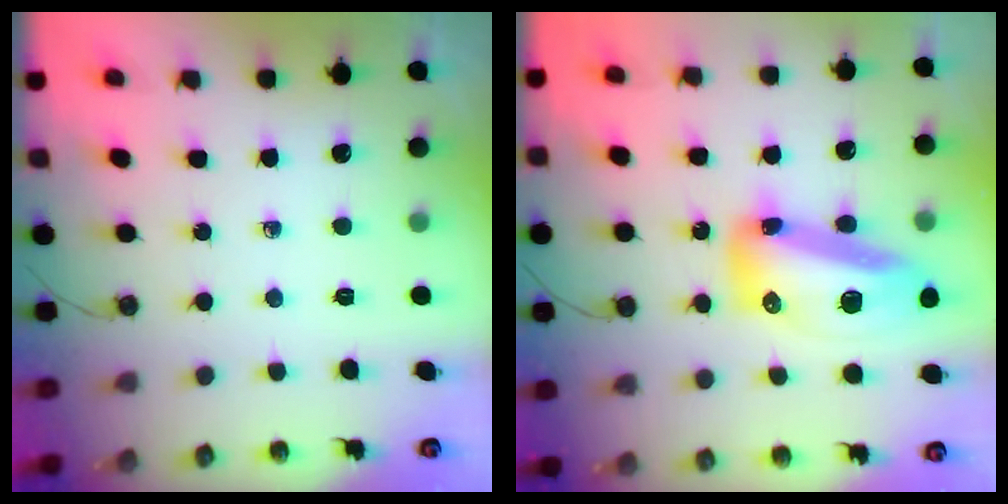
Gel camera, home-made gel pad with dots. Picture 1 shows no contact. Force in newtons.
{"total": 18.3, "press": 18.3, "slide": 1.5}